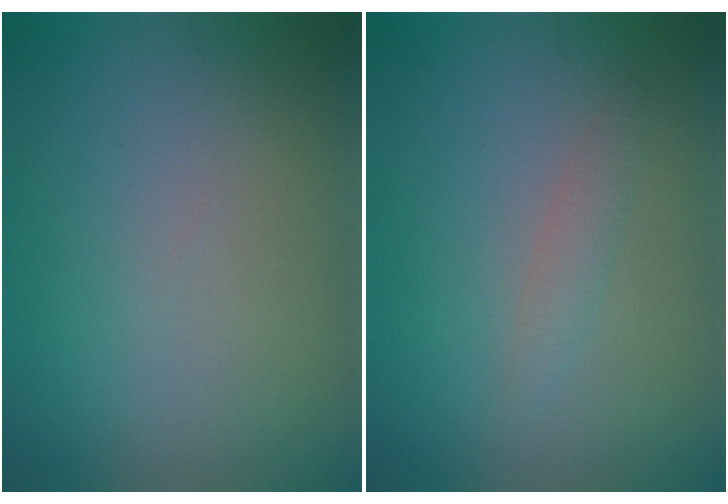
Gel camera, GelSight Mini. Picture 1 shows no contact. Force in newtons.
{"total": 1.3, "press": 1.3, "slide": 0.0}